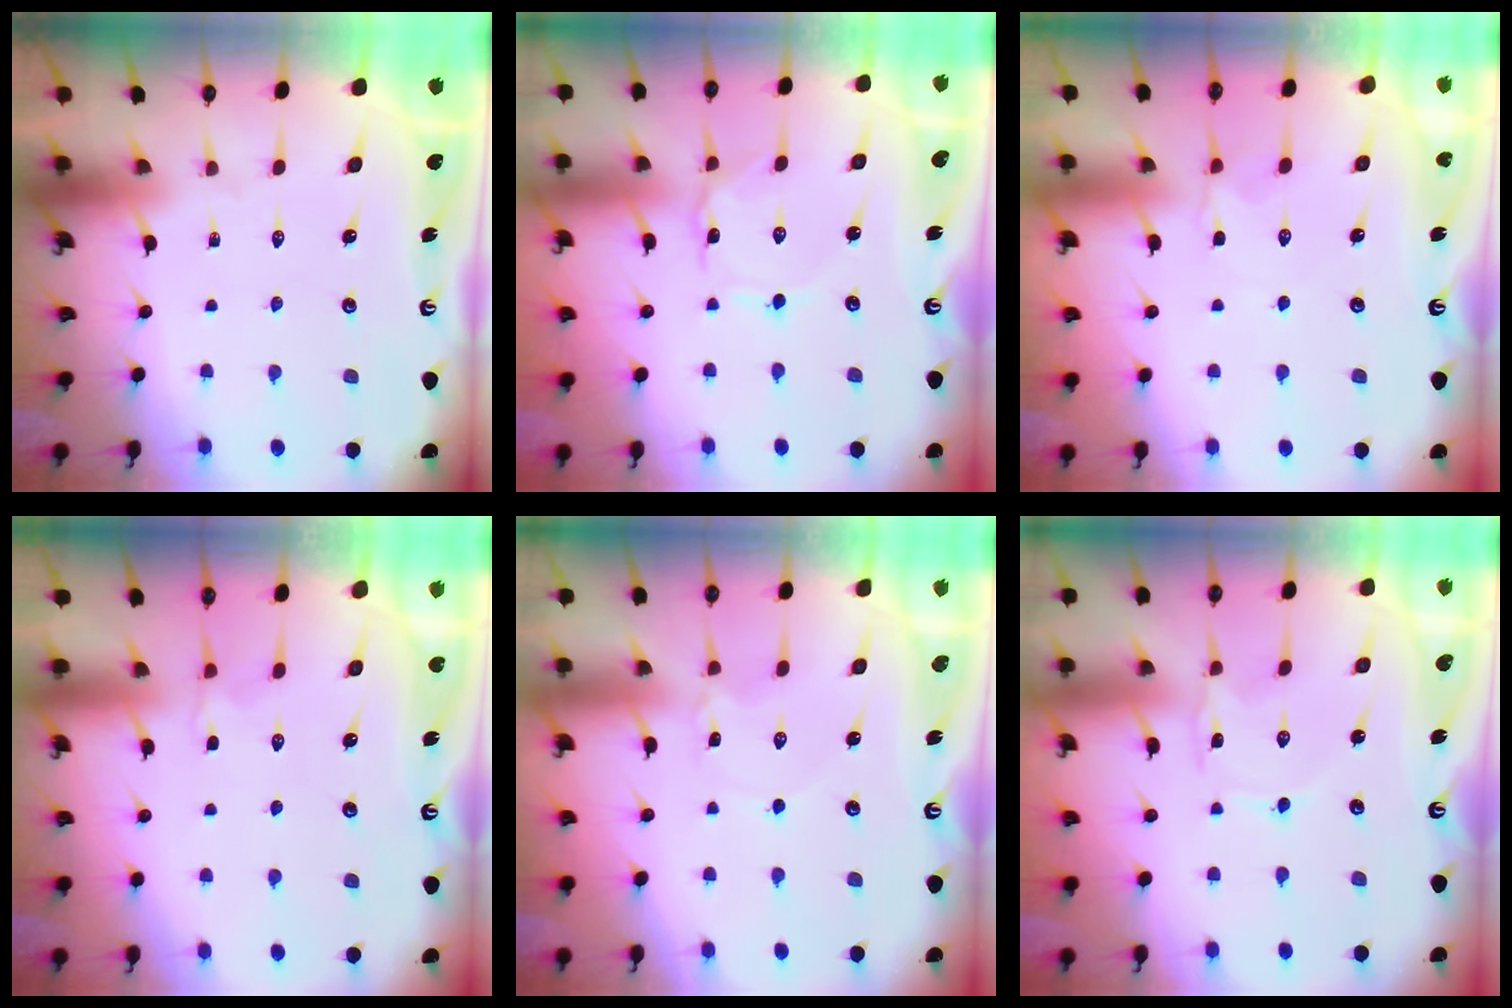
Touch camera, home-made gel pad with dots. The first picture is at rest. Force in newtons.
{"total": 1.1, "press": 1.1, "slide": 0.1}
{"total": 2.2, "press": 2.1, "slide": 0.7}
{"total": 2.2, "press": 1.7, "slide": 1.4}
{"total": 2.2, "press": 2.2, "slide": 0.2}
{"total": 1.3, "press": 1.3, "slide": 0.2}